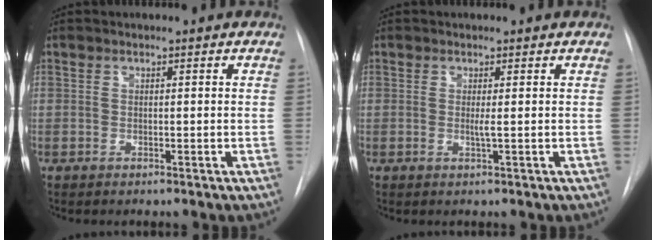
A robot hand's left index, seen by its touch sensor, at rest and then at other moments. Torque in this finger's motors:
{"motor_torque": [0.13, 0.00, 0.00, 0.00]}